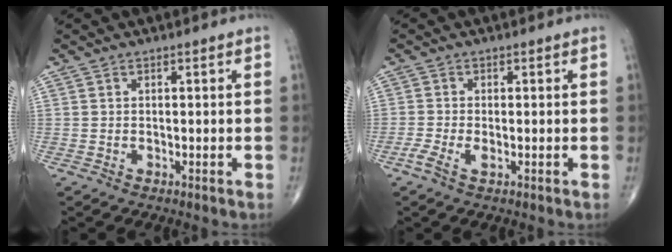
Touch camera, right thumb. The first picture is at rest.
{"total": 2.4, "force": [-0.9, 0.8, 2.0], "torque": [-0.052, -0.001, -0.023]}